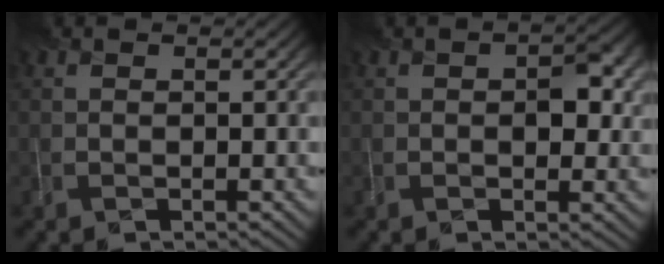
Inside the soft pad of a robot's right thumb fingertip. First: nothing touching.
{"total": 3.2, "force": [0.0, 1.8, 2.6], "torque": [-0.043, -0.005, 0.003]}